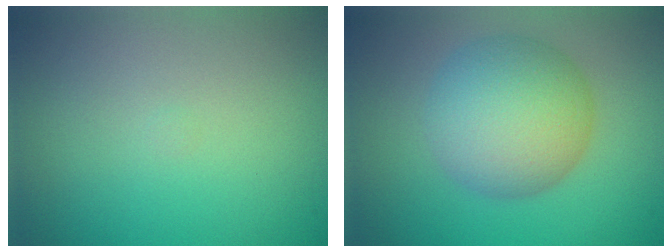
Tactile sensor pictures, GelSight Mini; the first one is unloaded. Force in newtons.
{"total": 7.4, "press": 7.4, "slide": 0.1}